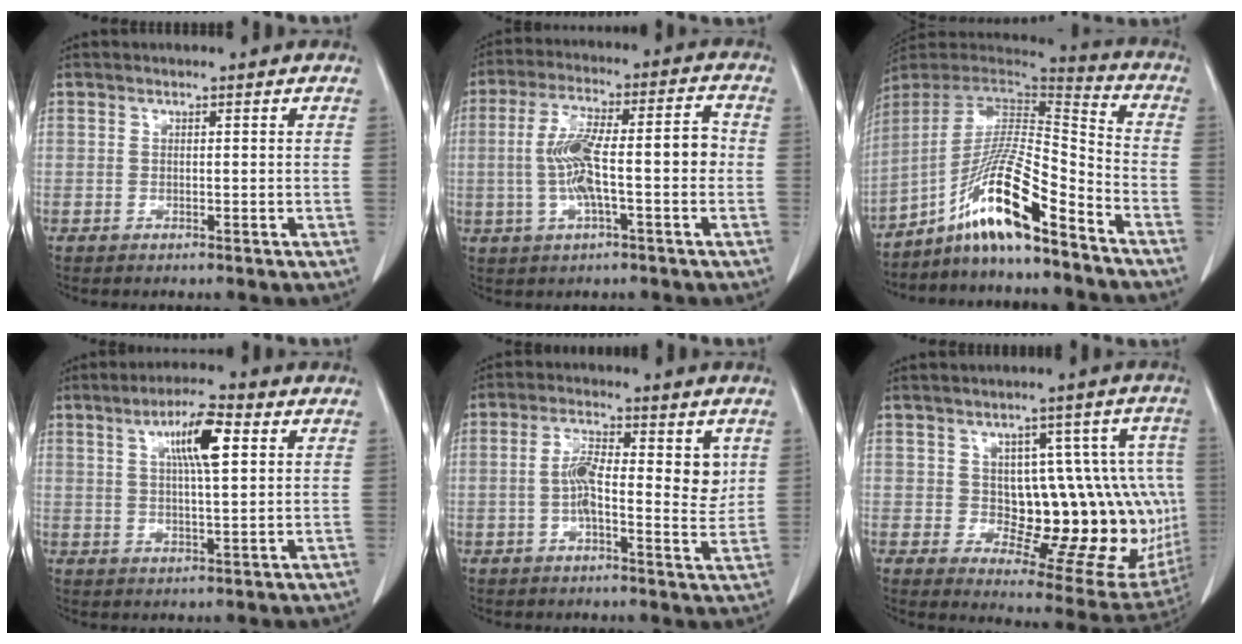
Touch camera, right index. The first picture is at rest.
{"total": 11.9, "force": [-1.2, 2.5, 11.5], "torque": [-0.207, 0.032, -0.019]}
{"total": 15.7, "force": [-10.4, 0.9, 11.8], "torque": [-0.216, 0.007, -0.188]}
{"total": 8.0, "force": [2.8, 1.1, 7.3], "torque": [-0.130, 0.009, 0.047]}
{"total": 9.2, "force": [1.2, 3.0, 8.7], "torque": [-0.143, 0.007, 0.011]}
{"total": 17.2, "force": [-0.1, 7.5, 15.5], "torque": [-0.159, 0.020, 0.016]}